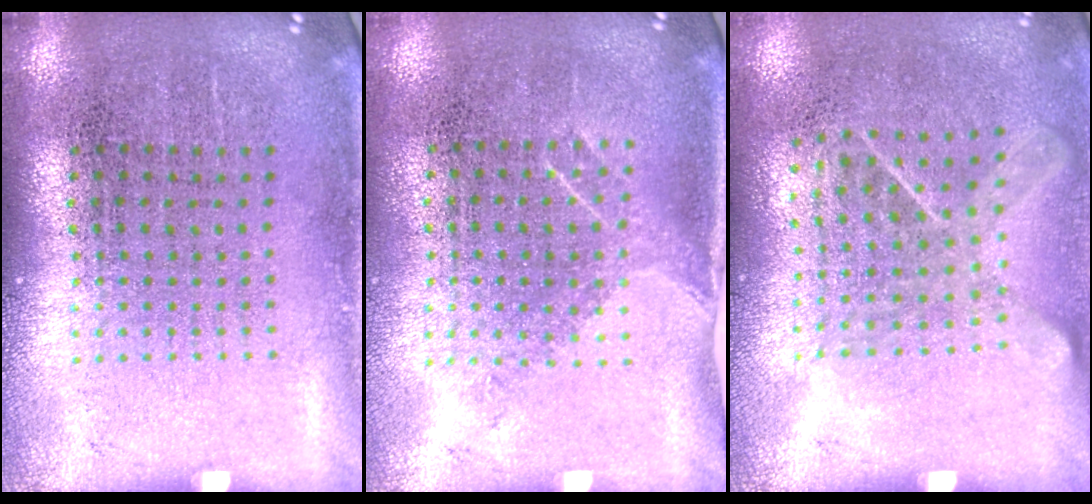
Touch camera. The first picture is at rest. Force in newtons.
{"total": 1.2, "press": 1.0, "slide": 0.7}
{"total": 1.3, "press": 1.0, "slide": 0.8}